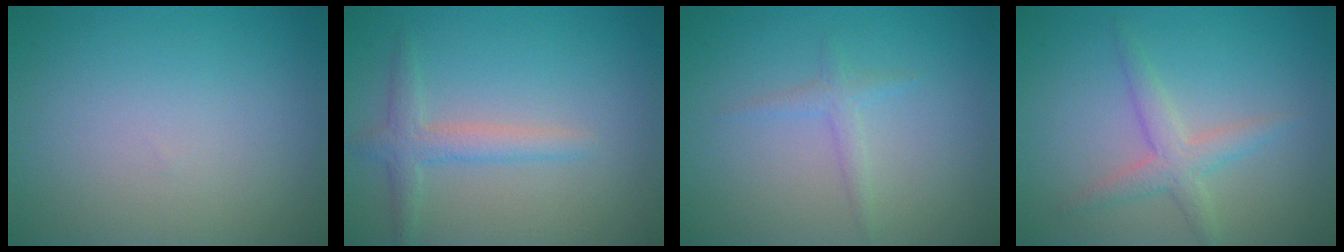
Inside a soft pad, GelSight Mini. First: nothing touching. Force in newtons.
{"total": 2.4, "press": 2.4, "slide": 0.1}
{"total": 1.3, "press": 1.3, "slide": 0.1}
{"total": 2.6, "press": 2.6, "slide": 0.1}